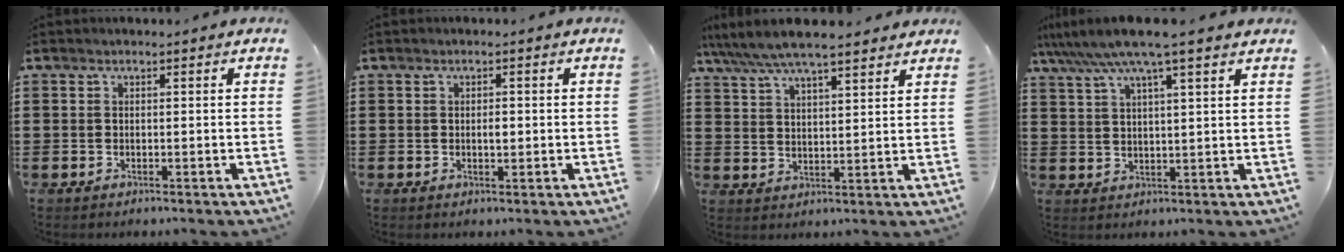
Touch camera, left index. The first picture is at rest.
{"total": 1.2, "force": [0.0, 0.6, 1.1], "torque": [-0.022, 0.004, -0.001]}
{"total": 6.2, "force": [5.5, 0.9, 2.8], "torque": [-0.074, -0.019, 0.096]}
{"total": 7.0, "force": [5.4, 0.1, 4.5], "torque": [-0.103, -0.018, 0.093]}